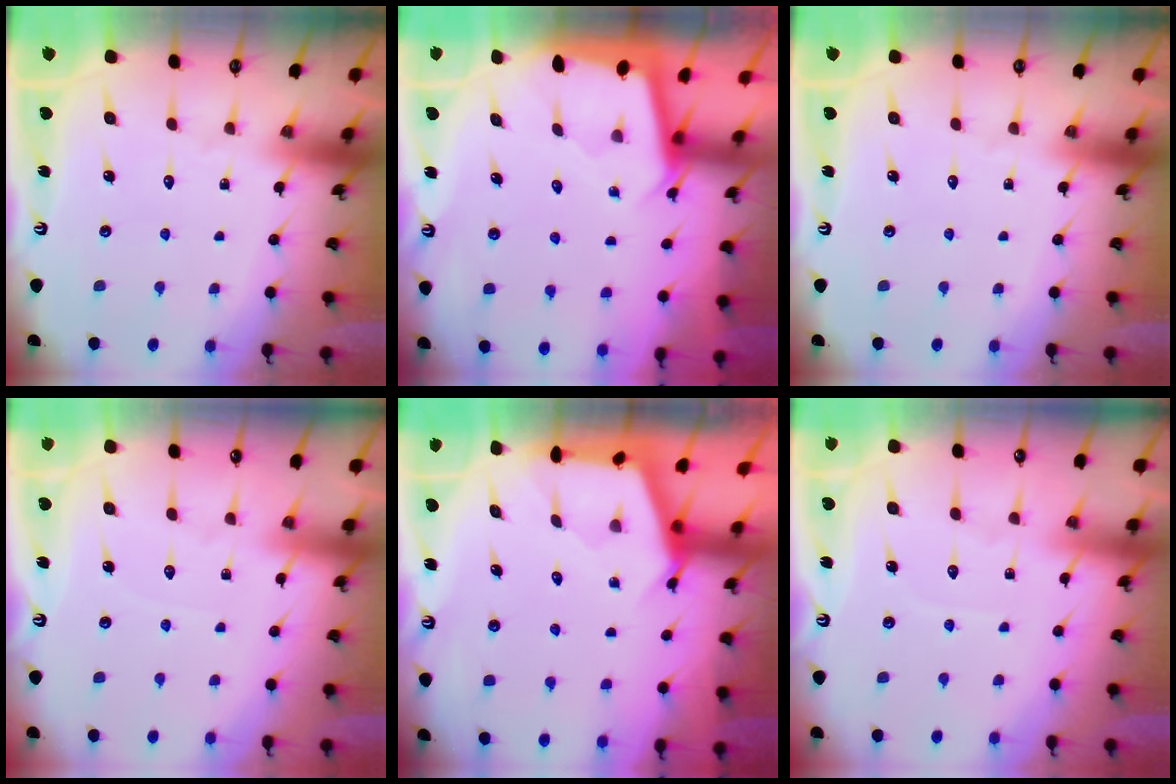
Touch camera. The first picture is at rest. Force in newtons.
{"total": 1.9, "press": 1.9, "slide": 0.1}
{"total": 0.0}
{"total": 2.7, "press": 2.7, "slide": 0.4}
{"total": 2.6, "press": 2.6, "slide": 0.4}
{"total": 2.5, "press": 2.5, "slide": 0.3}